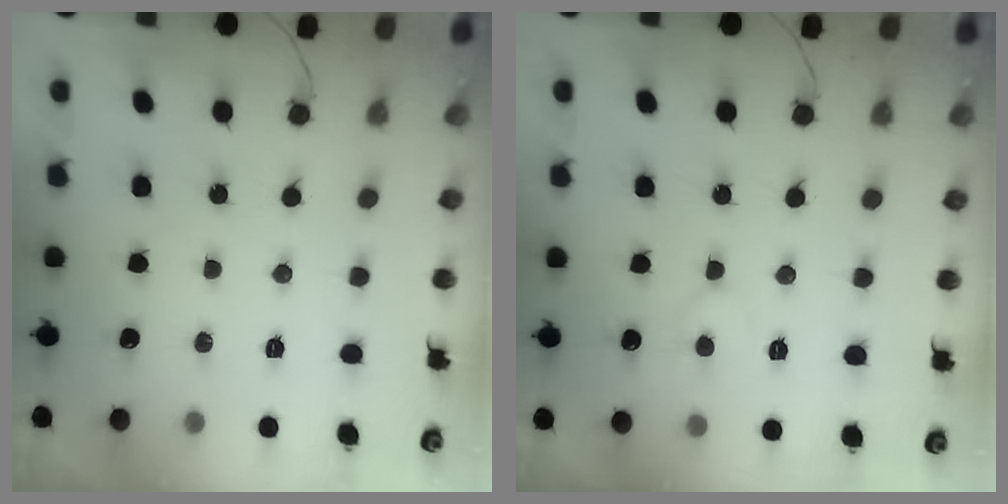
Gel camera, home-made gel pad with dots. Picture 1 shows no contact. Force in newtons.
{"total": 5.5, "press": 5.4, "slide": 0.5}